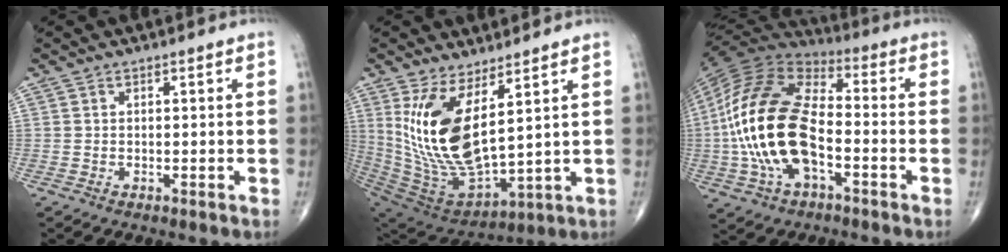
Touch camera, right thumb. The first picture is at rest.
{"total": 17.9, "force": [6.0, 7.4, 15.2], "torque": [-0.301, -0.053, 0.137]}
{"total": 22.1, "force": [-3.7, 11.7, 18.3], "torque": [-0.370, 0.024, -0.074]}